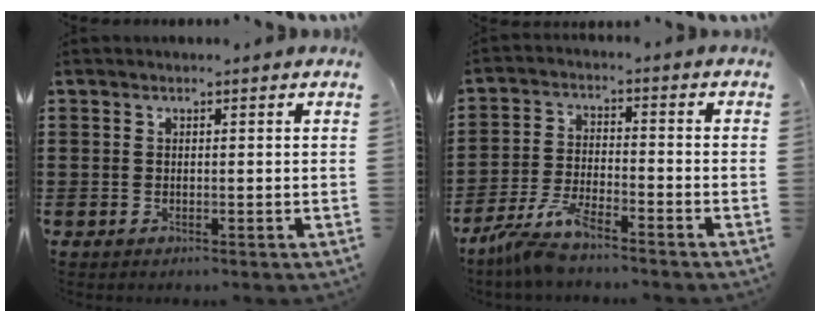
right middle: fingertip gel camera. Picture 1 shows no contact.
{"total": 6.3, "force": [-5.4, 0.9, 3.2], "torque": [-0.080, -0.008, -0.105]}